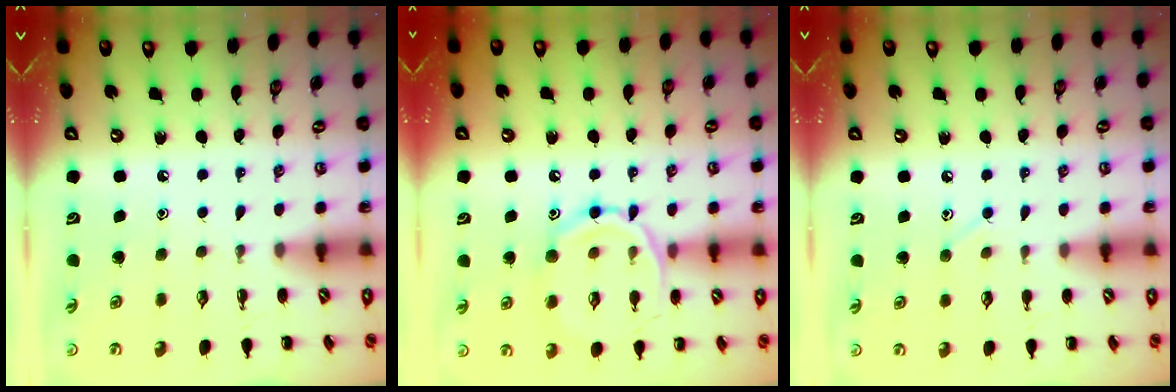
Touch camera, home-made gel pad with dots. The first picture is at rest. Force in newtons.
{"total": 13.1, "press": 13.1, "slide": 0.8}
{"total": 4.4, "press": 4.2, "slide": 1.5}